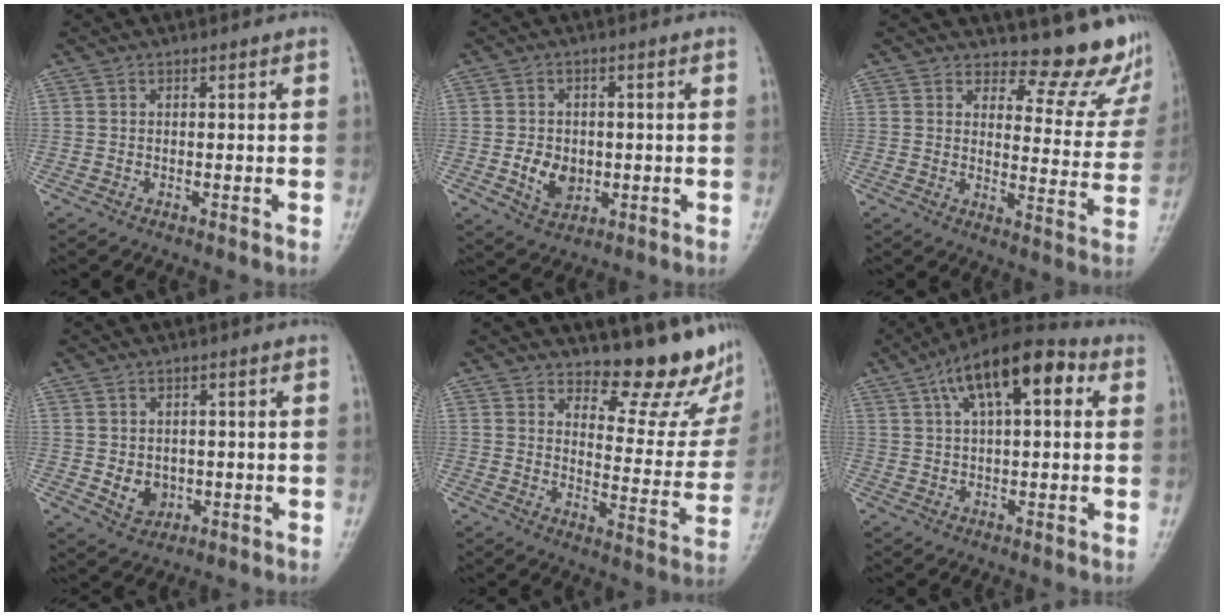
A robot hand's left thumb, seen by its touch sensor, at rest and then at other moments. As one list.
[{"total": 6.0, "force": [-0.9, 4.6, 3.8], "torque": [-0.048, -0.001, -0.008]}, {"total": 11.1, "force": [10.6, 2.9, 1.7], "torque": [0.016, -0.116, 0.116]}, {"total": 4.6, "force": [-0.5, 3.7, 2.6], "torque": [-0.024, -0.002, 0.003]}, {"total": 13.7, "force": [11.6, 4.3, 5.7], "torque": [-0.033, -0.118, 0.146]}, {"total": 14.1, "force": [5.3, 6.0, 11.6], "torque": [-0.167, 0.024, 0.076]}]